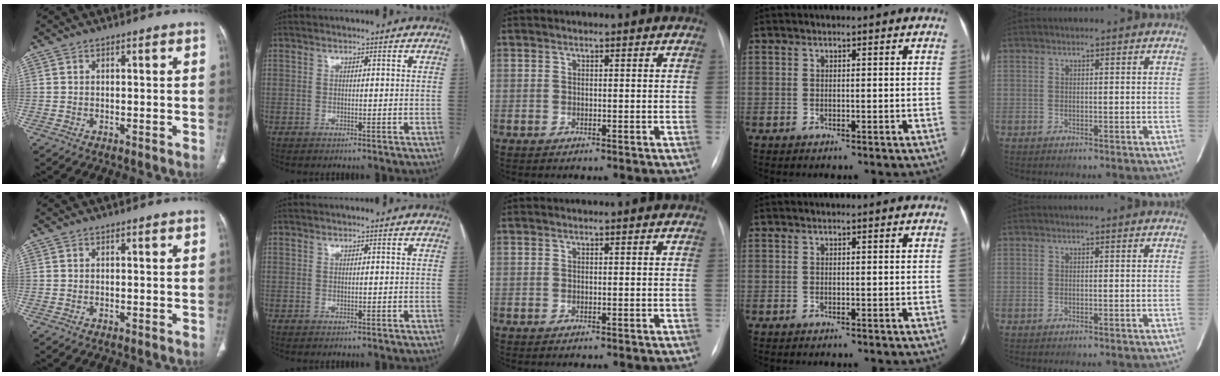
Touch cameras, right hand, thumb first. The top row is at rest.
{}